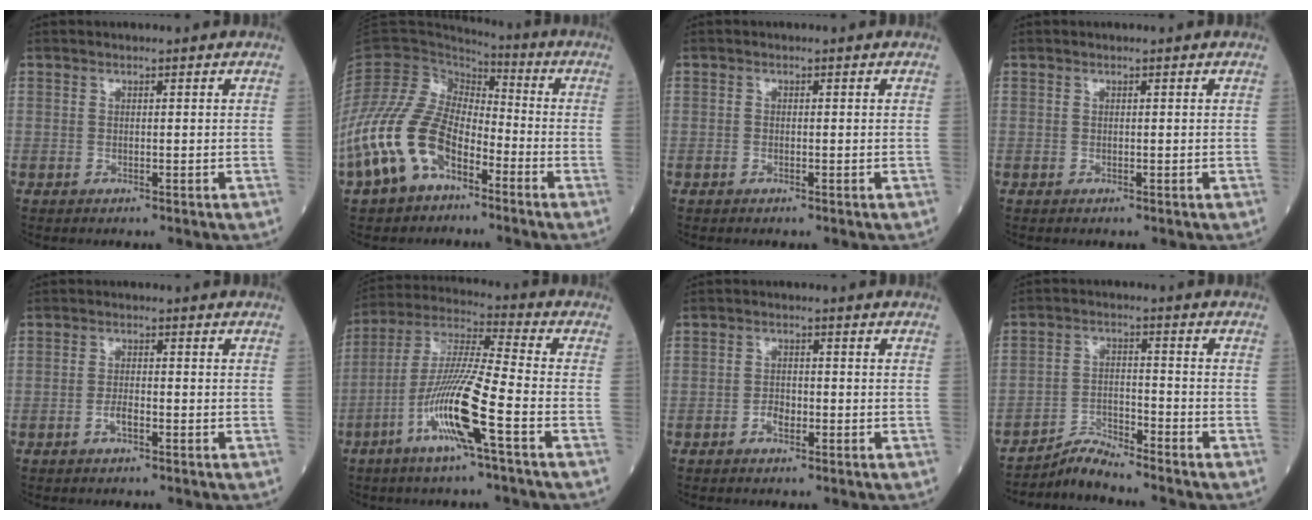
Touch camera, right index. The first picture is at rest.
{"total": 13.7, "force": [-7.1, 7.6, 9.0], "torque": [-0.217, 0.007, -0.140]}
{"total": 0.0}
{"total": 0.0}
{"total": 2.1, "force": [-1.1, 0.6, 1.6], "torque": [-0.024, 0.003, -0.020]}
{"total": 13.9, "force": [-5.5, 0.1, 12.8], "torque": [-0.263, -0.006, -0.111]}
{"total": 2.1, "force": [-1.0, 1.2, 1.4], "torque": [-0.017, 0.006, -0.018]}
{"total": 4.5, "force": [-4.5, -0.5, 0.0], "torque": [-0.008, -0.012, -0.081]}